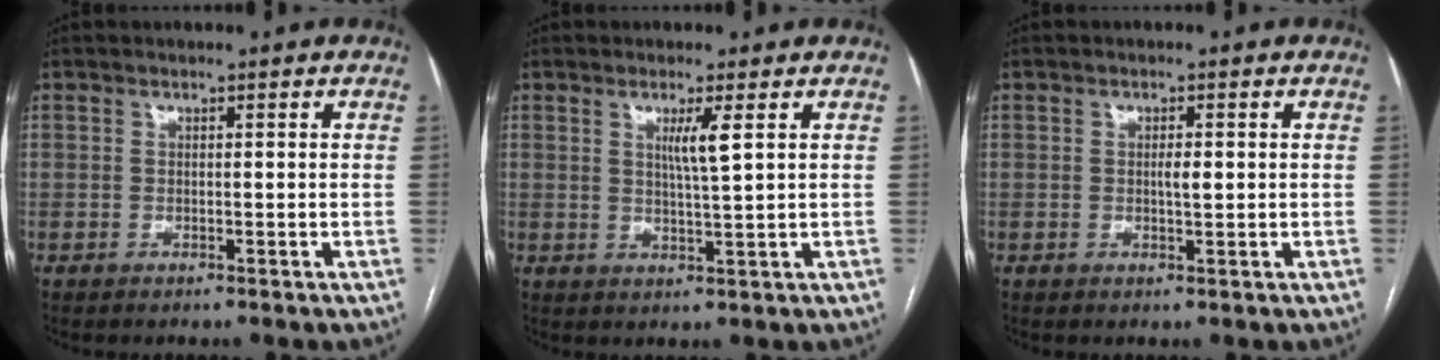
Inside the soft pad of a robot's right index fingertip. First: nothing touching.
{"total": 3.6, "force": [1.3, -0.5, 3.3], "torque": [-0.061, -0.007, 0.023]}
{"total": 1.7, "force": [0.1, 0.4, 1.6], "torque": [-0.030, 0.001, 0.003]}